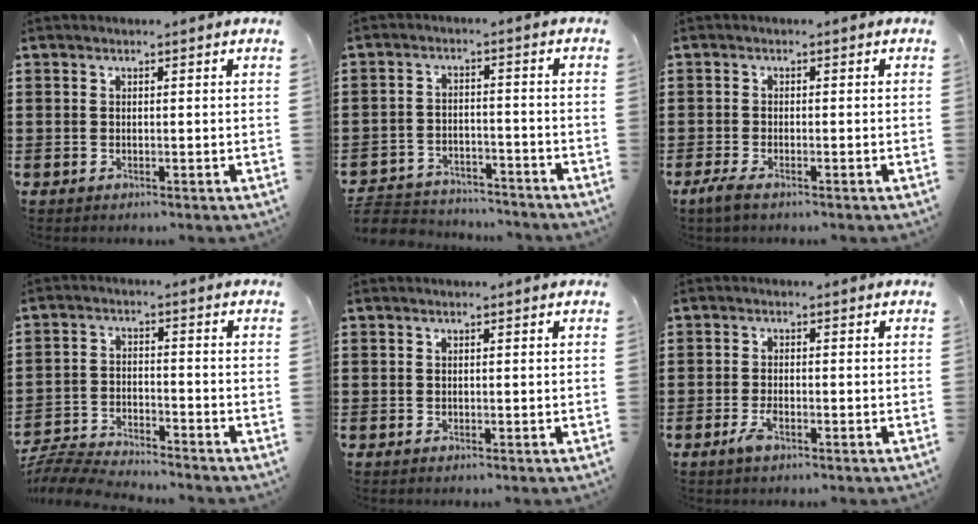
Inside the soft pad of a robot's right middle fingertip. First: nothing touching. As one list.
[{"total": 4.1, "force": [-4.0, 0.9, 0.0], "torque": [-0.012, 0.005, -0.088]}, {"total": 1.7, "force": [-1.1, 0.4, 1.2], "torque": [-0.030, -0.001, -0.024]}, {"total": 5.6, "force": [-5.5, 0.5, 0.9], "torque": [-0.034, 0.003, -0.115]}, {"total": 0.0}, {"total": 2.7, "force": [-1.5, 0.9, 2.1], "torque": [-0.052, -0.004, -0.031]}]